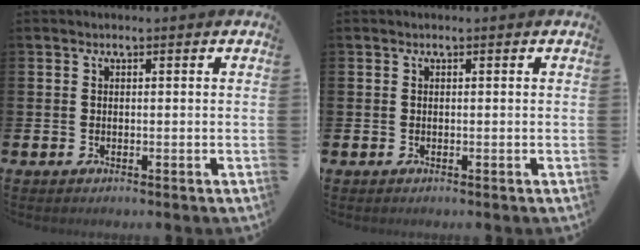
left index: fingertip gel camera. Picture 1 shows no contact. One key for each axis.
{"total": 0.0}